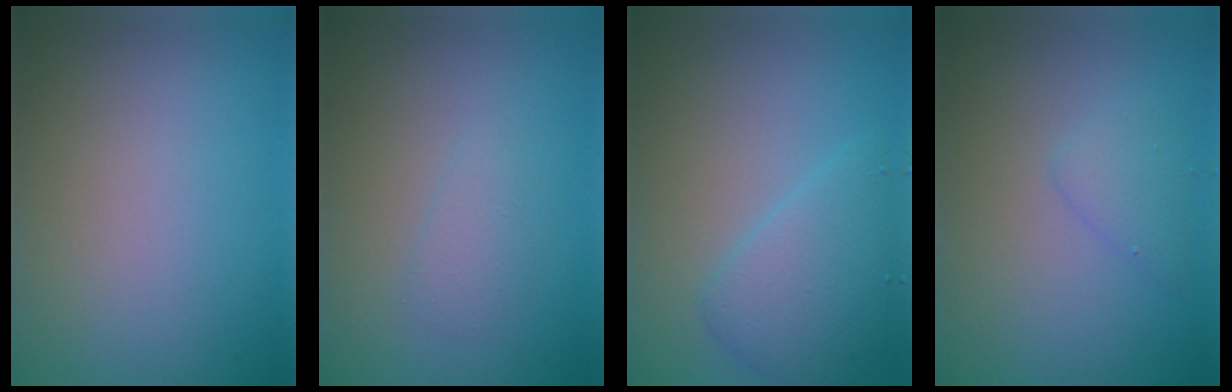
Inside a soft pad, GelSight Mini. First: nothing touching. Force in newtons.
{"total": 1.4, "press": 1.4, "slide": 0.1}
{"total": 3.8, "press": 3.8, "slide": 0.2}
{"total": 1.7, "press": 1.6, "slide": 0.1}